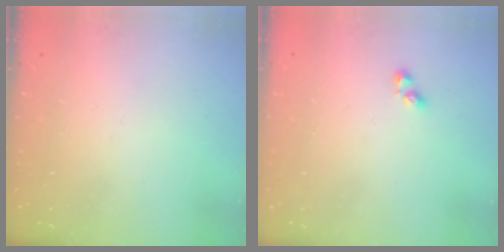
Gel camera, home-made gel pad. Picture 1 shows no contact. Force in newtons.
{"total": 2.9, "press": 2.6, "slide": 1.3}